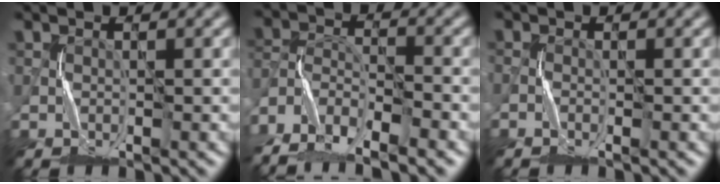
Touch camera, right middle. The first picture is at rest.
{"total": 8.6, "force": [-7.4, 2.4, 3.8], "torque": [-0.064, -0.012, -0.139]}
{"total": 1.2, "force": [-1.1, 0.0, 0.3], "torque": [-0.002, 0.000, -0.026]}